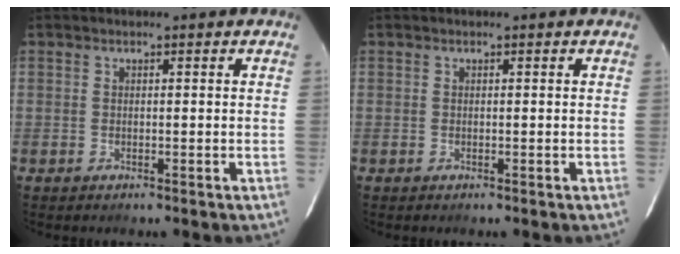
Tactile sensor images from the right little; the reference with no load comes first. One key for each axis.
{"total": 0.0}